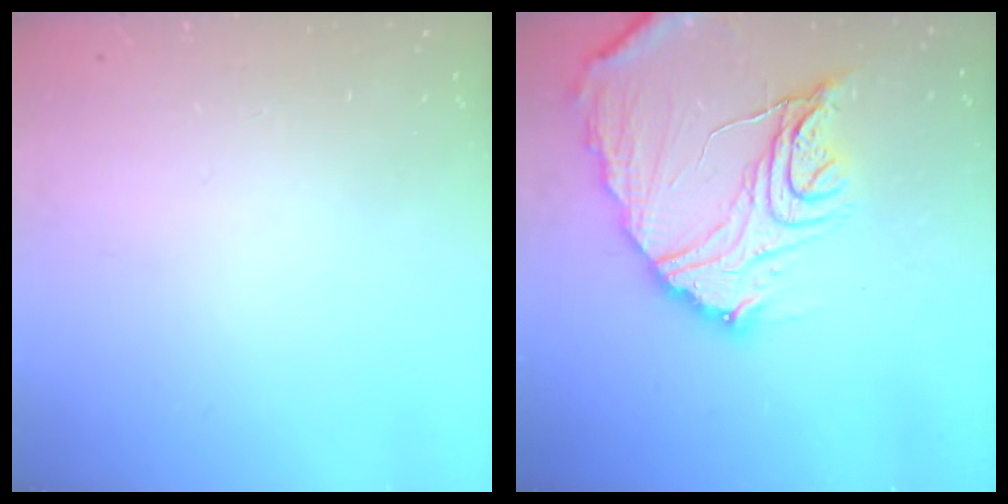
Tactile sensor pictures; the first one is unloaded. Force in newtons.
{"total": 20.3, "press": 20.2, "slide": 2.1}